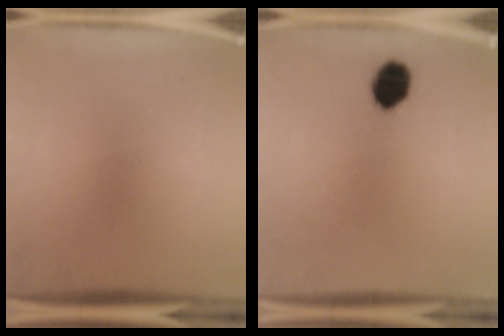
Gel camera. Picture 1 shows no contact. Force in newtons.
{"total": 6.4}